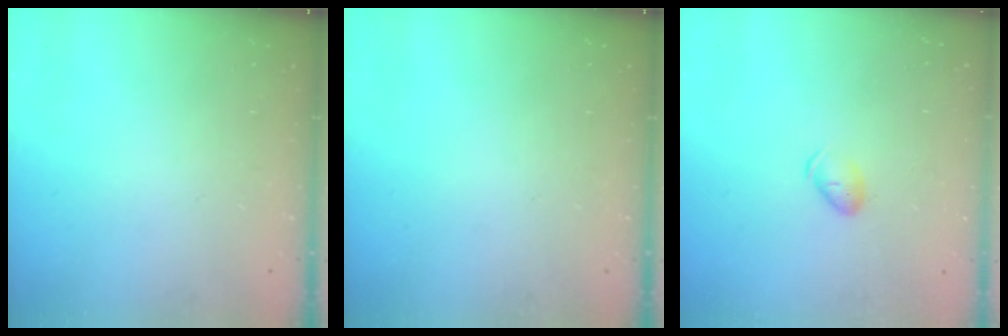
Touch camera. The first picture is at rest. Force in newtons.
{"total": 0.0}
{"total": 5.4, "press": 5.4, "slide": 0.7}